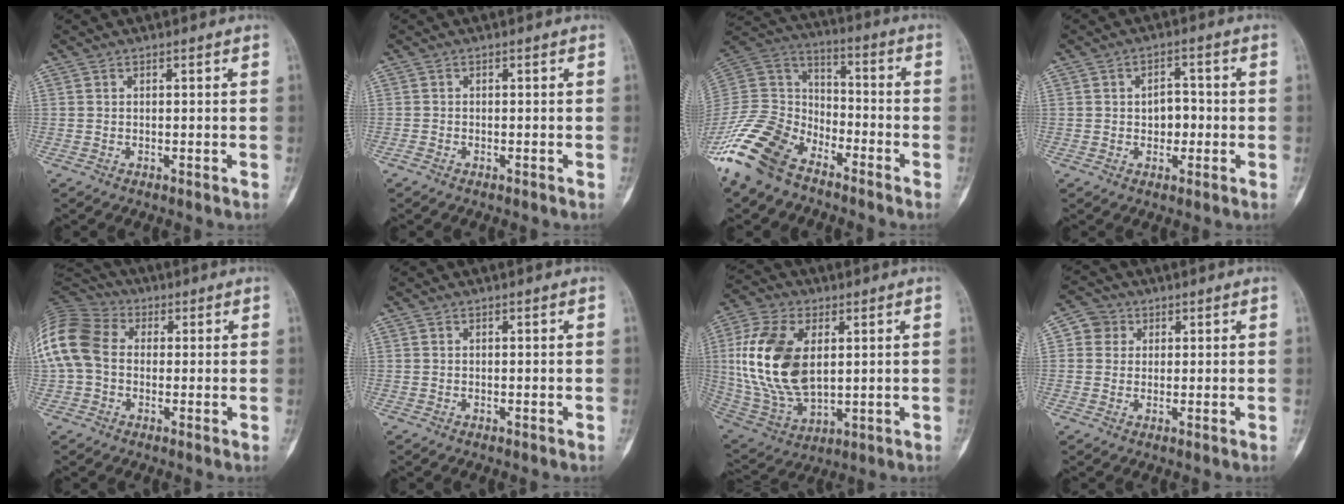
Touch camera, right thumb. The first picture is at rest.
{"total": 0.6, "force": [-0.5, 0.3, 0.2], "torque": [-0.009, 0.000, -0.013]}
{"total": 18.3, "force": [-12.5, 10.0, 8.7], "torque": [-0.179, 0.065, -0.245]}
{"total": 4.4, "force": [-0.5, 3.2, 3.1], "torque": [-0.018, 0.011, -0.012]}
{"total": 16.1, "force": [1.3, 12.2, 10.3], "torque": [-0.237, 0.040, 0.015]}
{"total": 0.0}
{"total": 19.2, "force": [3.1, 11.2, 15.3], "torque": [-0.309, -0.014, 0.066]}
{"total": 3.9, "force": [1.1, 3.7, 0.7], "torque": [0.012, 0.003, 0.012]}